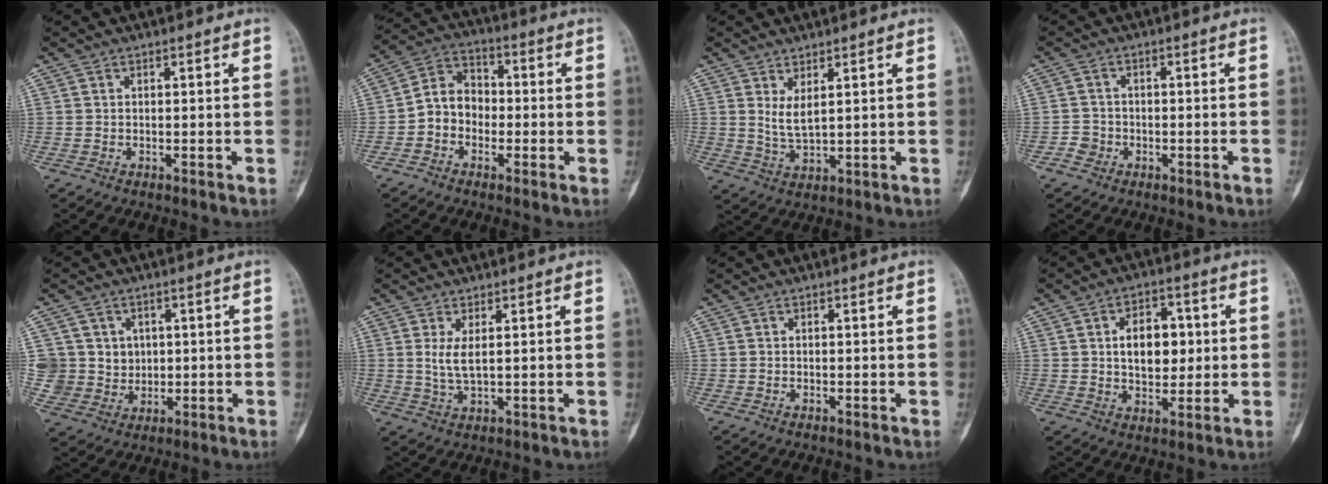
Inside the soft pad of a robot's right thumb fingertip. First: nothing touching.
{"total": 7.6, "force": [-1.6, 6.3, 3.9], "torque": [-0.042, 0.035, -0.048]}
{"total": 3.9, "force": [1.7, 1.2, 3.3], "torque": [-0.061, -0.023, 0.041]}
{"total": 2.3, "force": [-1.3, 1.9, 0.1], "torque": [0.010, 0.012, -0.030]}
{"total": 7.8, "force": [1.7, 7.5, 1.0], "torque": [0.016, 0.001, 0.038]}
{"total": 3.8, "force": [0.9, 1.3, 3.5], "torque": [-0.074, -0.010, 0.024]}
{"total": 0.0}
{"total": 10.0, "force": [1.3, 6.4, 7.6], "torque": [-0.081, -0.001, 0.023]}